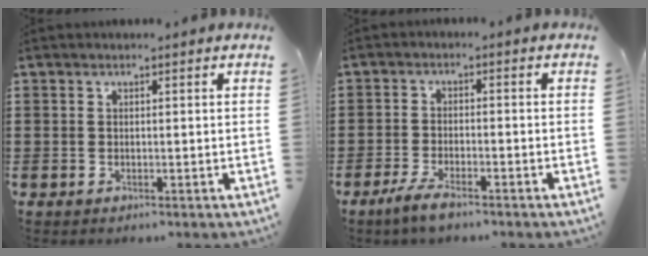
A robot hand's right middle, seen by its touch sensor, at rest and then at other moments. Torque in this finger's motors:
{"motor_torque": [2.14, 0.00, 0.05, 0.08]}